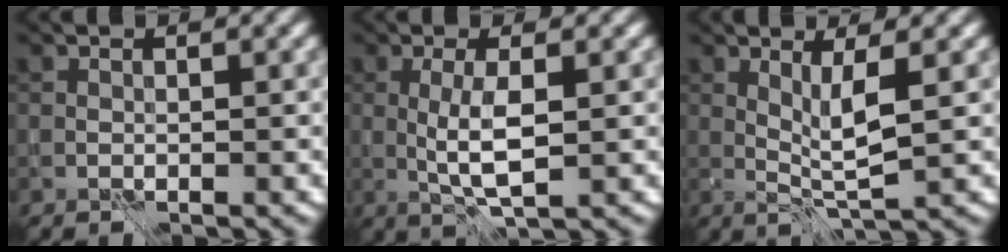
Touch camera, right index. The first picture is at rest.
{"total": 3.3, "force": [-0.2, 0.7, 3.2], "torque": [-0.069, 0.001, -0.003]}
{"total": 2.7, "force": [0.5, 0.1, 2.6], "torque": [-0.052, -0.011, 0.015]}